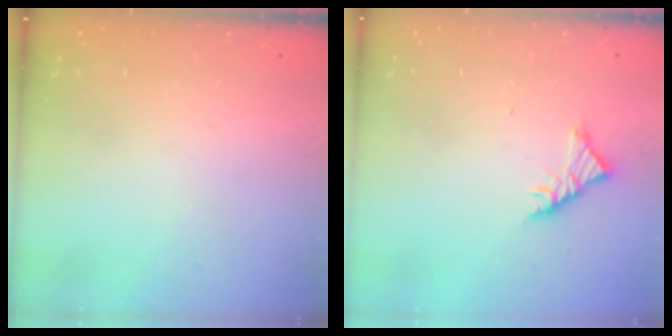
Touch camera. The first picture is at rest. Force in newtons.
{"total": 3.4, "press": 3.3, "slide": 0.8}